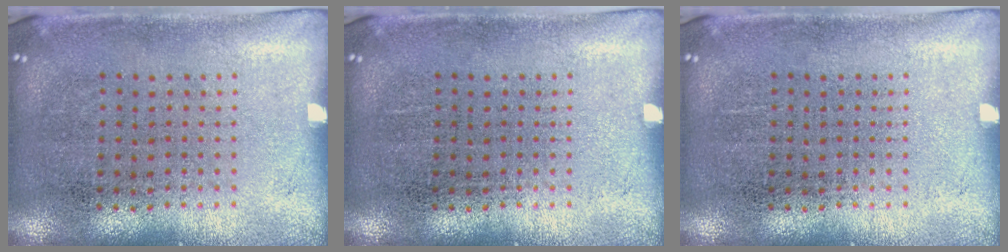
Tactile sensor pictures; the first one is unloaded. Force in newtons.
{"total": 0.0}
{"total": 0.0}